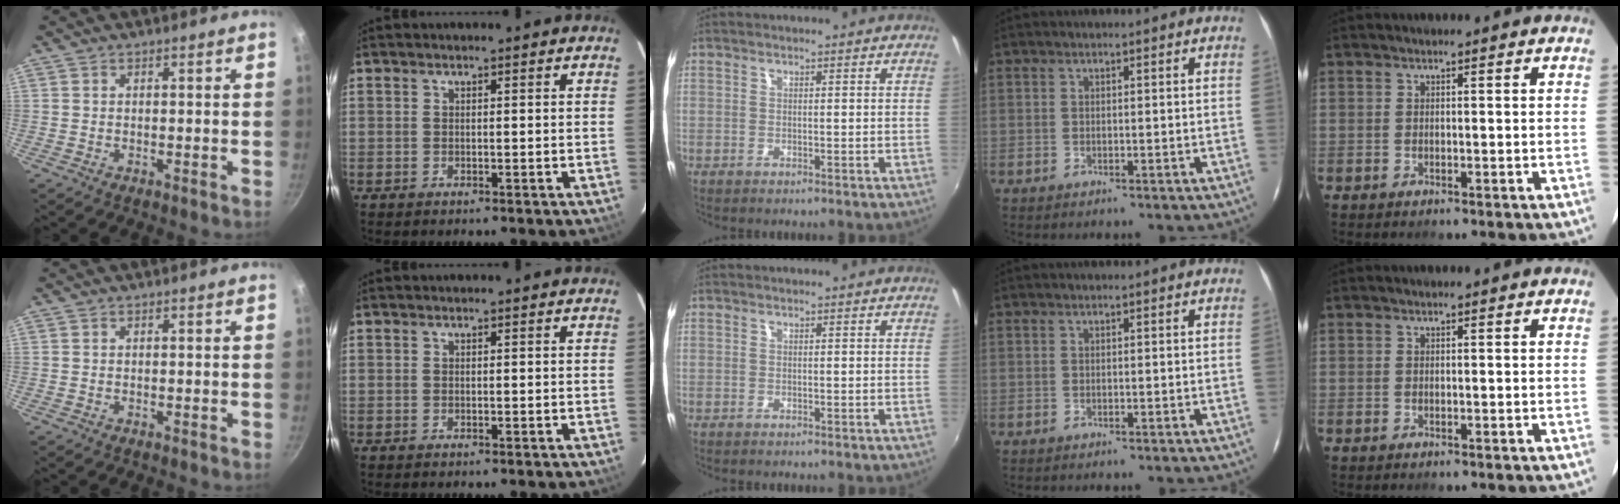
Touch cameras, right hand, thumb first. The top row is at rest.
{}